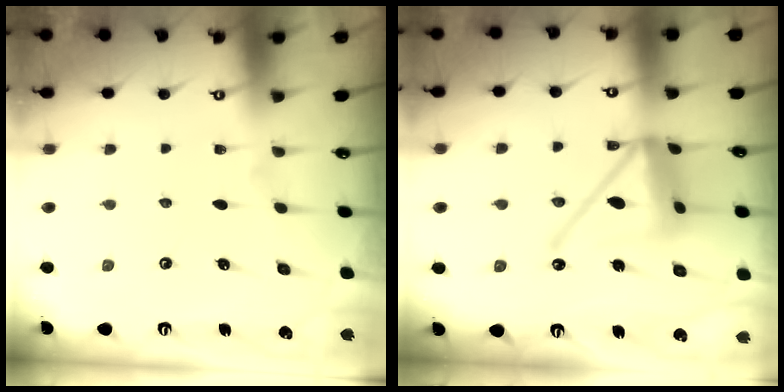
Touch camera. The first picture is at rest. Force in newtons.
{"total": 15.2, "press": 15.2, "slide": 1.4}